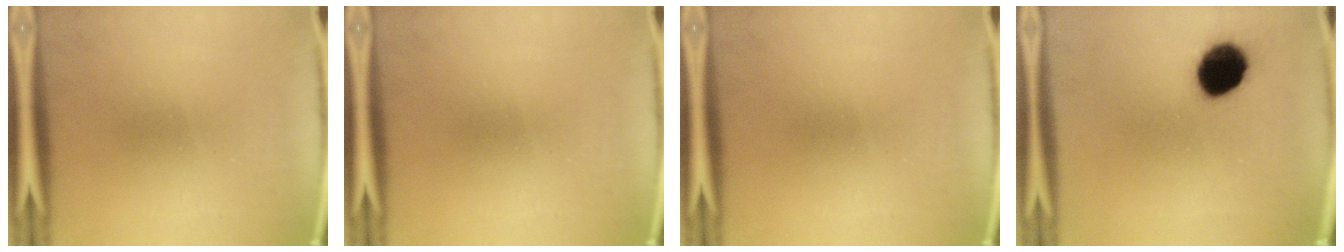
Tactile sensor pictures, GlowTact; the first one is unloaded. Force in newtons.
{"total": 0.0}
{"total": 0.0}
{"total": 12.6}